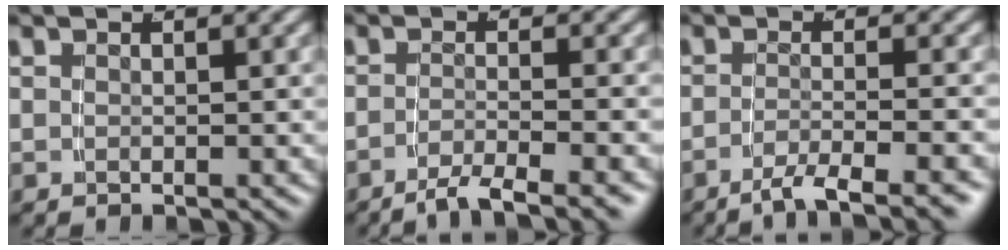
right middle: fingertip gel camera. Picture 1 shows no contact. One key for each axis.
{"total": 5.1, "fx": -4.3, "fy": 0.5, "fz": 2.8, "tx": -0.044, "ty": -0.007, "tz": -0.066}
{"total": 5.6, "fx": -4.5, "fy": 0.6, "fz": 3.2, "tx": -0.050, "ty": -0.009, "tz": -0.067}